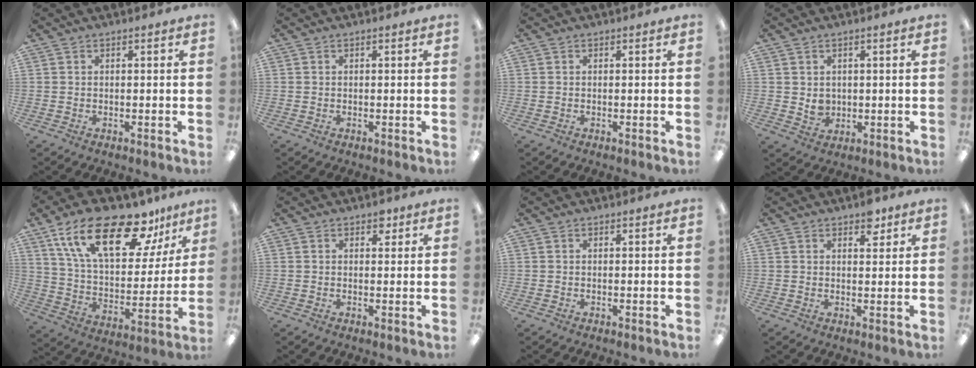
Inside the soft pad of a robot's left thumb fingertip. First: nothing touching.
{"total": 0.0}
{"total": 0.0}
{"total": 3.1, "force": [0.9, 2.7, 1.1], "torque": [-0.008, -0.003, 0.014]}
{"total": 23.4, "force": [14.6, 9.8, 15.4], "torque": [-0.261, -0.068, 0.250]}
{"total": 2.1, "force": [1.4, 1.3, 1.0], "torque": [-0.006, -0.003, 0.020]}
{"total": 0.0}
{"total": 4.2, "force": [2.8, 2.1, 2.2], "torque": [-0.009, -0.014, 0.042]}